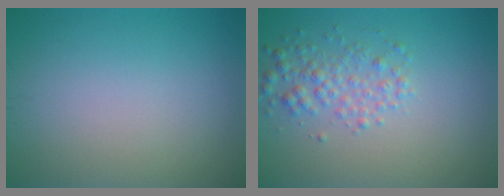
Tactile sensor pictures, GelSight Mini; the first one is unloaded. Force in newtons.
{"total": 2.6, "press": 2.6, "slide": 0.0}